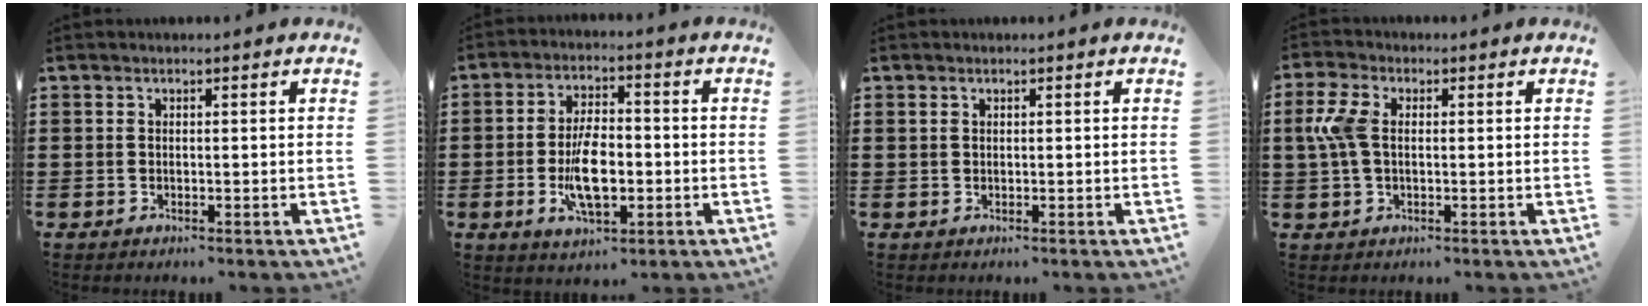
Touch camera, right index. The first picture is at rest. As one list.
[{"total": 8.4, "force": [-1.7, 3.8, 7.3], "torque": [-0.149, -0.001, -0.032]}, {"total": 0.7, "force": [0.3, 0.5, 0.2], "torque": [-0.006, 0.003, 0.006]}, {"total": 6.0, "force": [0.5, 3.4, 4.9], "torque": [-0.136, -0.001, -0.002]}]